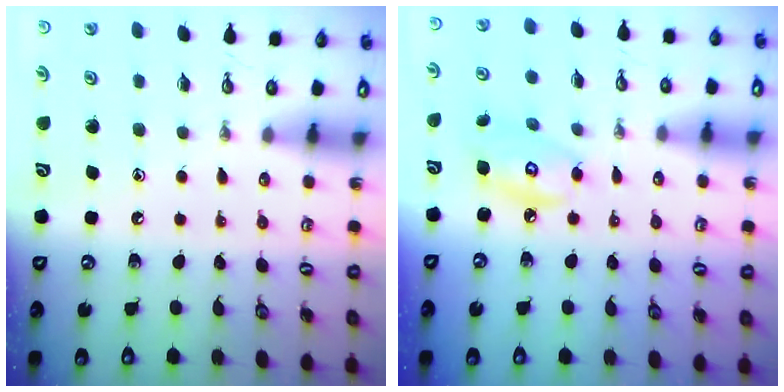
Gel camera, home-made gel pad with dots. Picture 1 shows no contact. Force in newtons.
{"total": 7.2, "press": 7.2, "slide": 0.4}